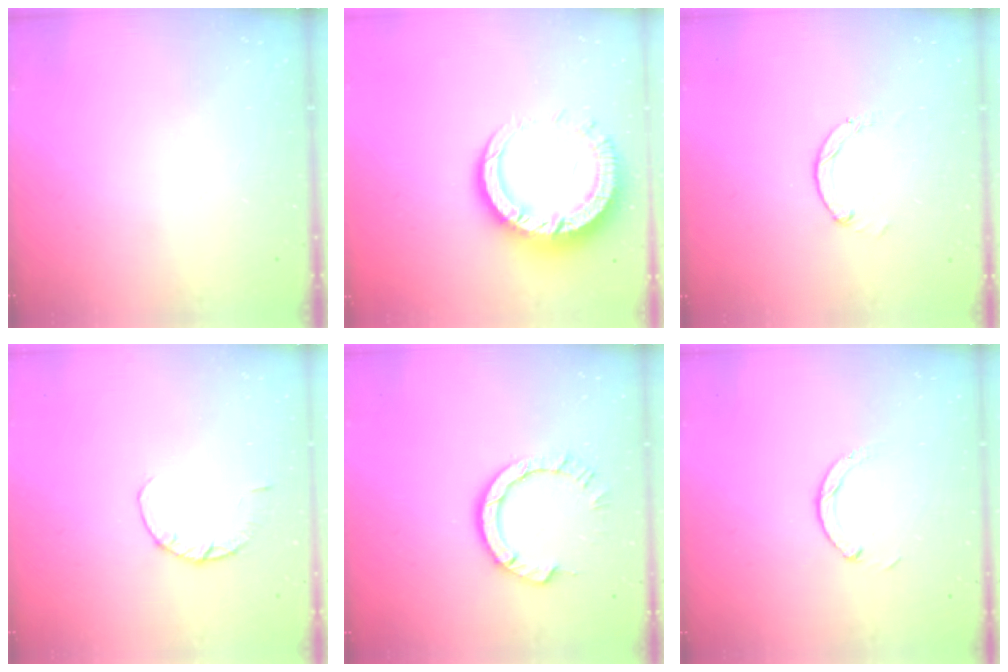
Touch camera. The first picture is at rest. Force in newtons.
{"total": 15.0, "press": 15.0, "slide": 1.4}
{"total": 1.3, "press": 1.2, "slide": 0.2}
{"total": 2.9, "press": 2.8, "slide": 0.4}
{"total": 8.3, "press": 8.3, "slide": 0.9}
{"total": 3.0, "press": 2.9, "slide": 0.4}